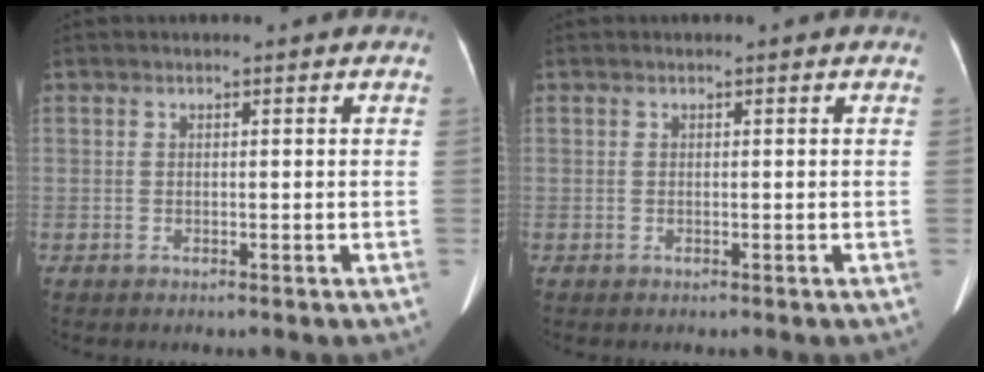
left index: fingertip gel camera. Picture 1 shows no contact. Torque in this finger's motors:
{"motor_torque": [0.00, 0.00, 0.00, 0.00]}